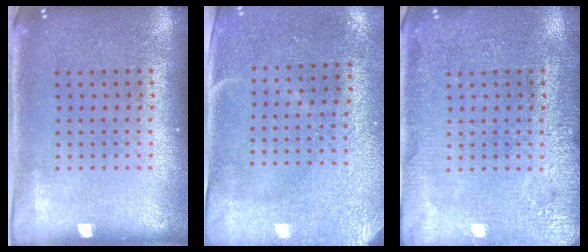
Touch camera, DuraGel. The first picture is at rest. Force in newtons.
{"total": 2.9, "press": 2.4, "slide": 1.6}
{"total": 3.8, "press": 3.8, "slide": 0.5}